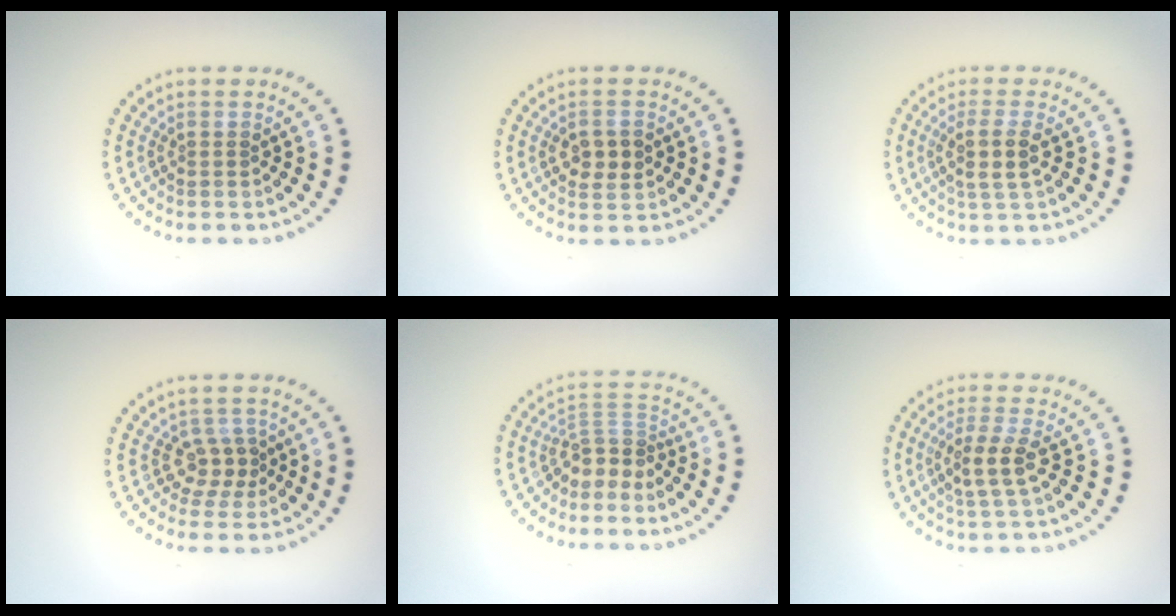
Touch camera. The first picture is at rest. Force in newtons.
{"total": 2.4, "press": 2.4, "slide": 0.2}
{"total": 2.7, "press": 2.3, "slide": 1.4}
{"total": 2.3, "press": 1.9, "slide": 1.3}
{"total": 2.9, "press": 1.9, "slide": 2.2}
{"total": 3.1, "press": 2.9, "slide": 1.3}